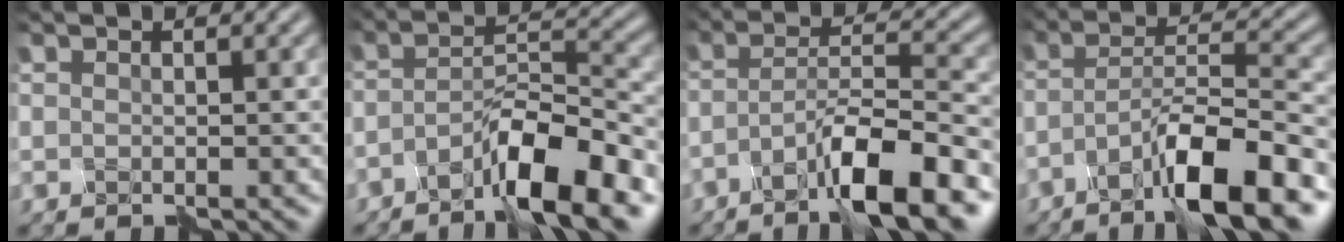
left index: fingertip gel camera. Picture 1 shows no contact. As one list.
[{"total": 7.5, "force": [-4.9, 1.3, 5.5], "torque": [-0.095, 0.008, -0.088]}, {"total": 7.9, "force": [-5.2, 1.1, 5.9], "torque": [-0.101, 0.009, -0.093]}, {"total": 8.9, "force": [-5.9, 1.3, 6.5], "torque": [-0.110, 0.012, -0.106]}]